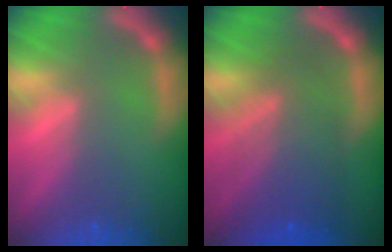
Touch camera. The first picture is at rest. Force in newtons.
{"total": 7.5}